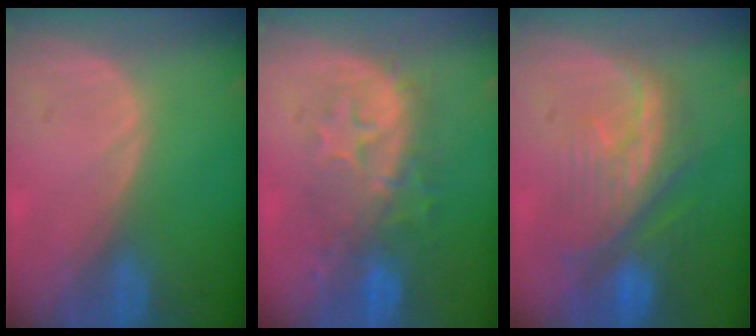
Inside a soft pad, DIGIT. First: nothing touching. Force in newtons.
{"total": 8.4, "press": 8.3, "slide": 1.3}
{"total": 10.0, "press": 9.0, "slide": 4.4}